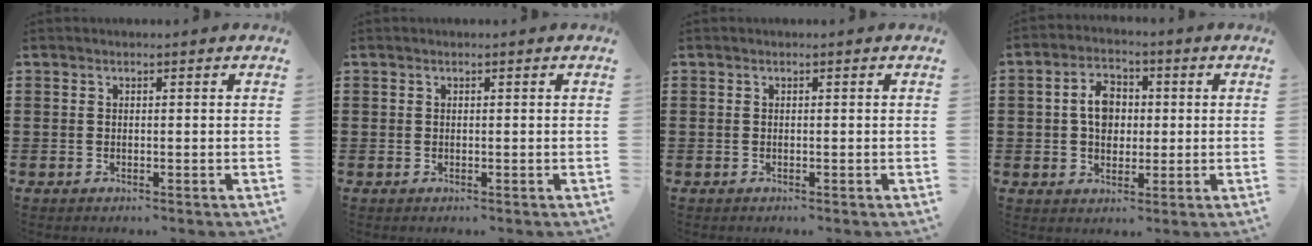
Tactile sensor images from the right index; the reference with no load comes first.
{"total": 0.0}
{"total": 0.0}
{"total": 6.0, "force": [0.3, 4.2, 4.3], "torque": [-0.091, 0.011, -0.003]}